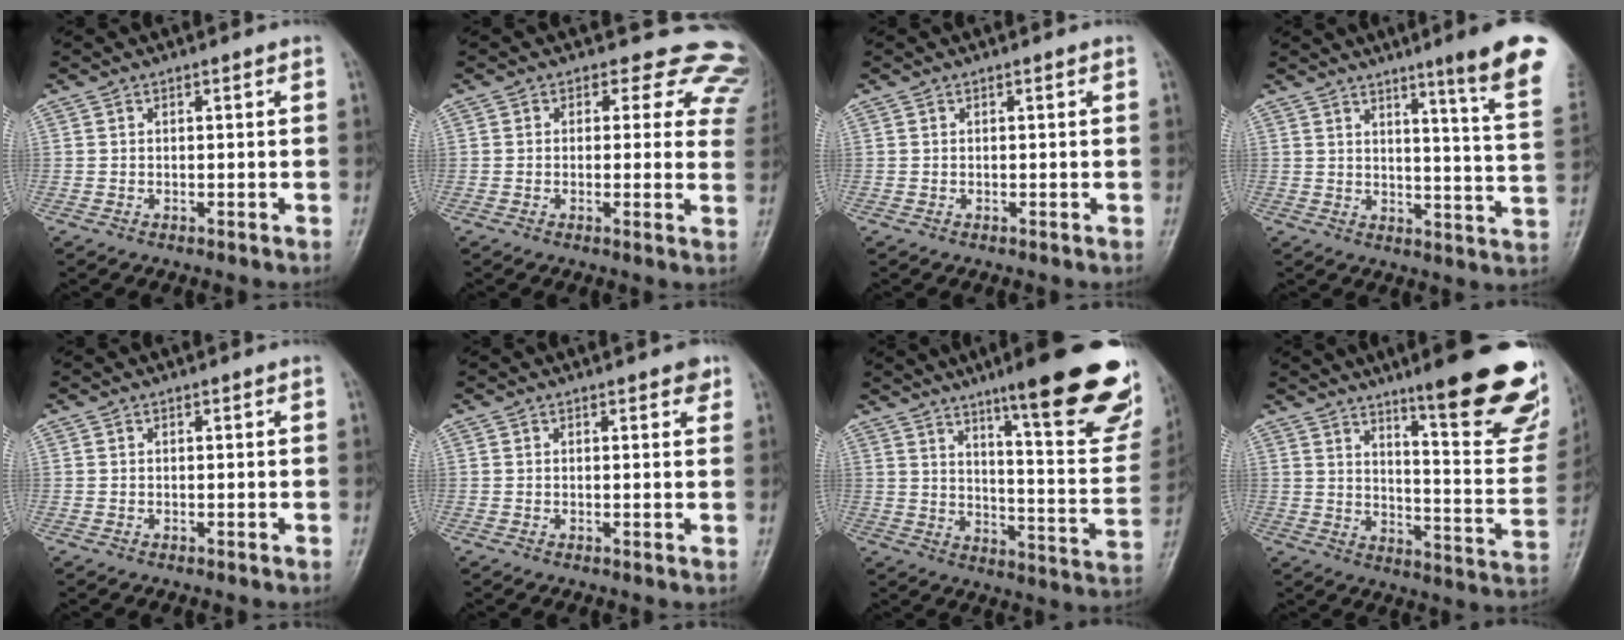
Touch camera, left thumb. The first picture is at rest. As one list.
[{"total": 11.3, "force": [8.7, 6.7, 2.9], "torque": [0.031, -0.027, 0.059]}, {"total": 0.0}, {"total": 15.0, "force": [9.4, 0.2, 11.8], "torque": [-0.139, -0.057, 0.110]}, {"total": 0.0}, {"total": 2.1, "force": [1.3, 0.8, 1.4], "torque": [-0.009, -0.004, 0.012]}, {"total": 26.7, "force": [17.0, 4.9, 20.0], "torque": [-0.237, -0.074, 0.233]}, {"total": 24.0, "force": [15.6, 4.5, 17.7], "torque": [-0.202, -0.091, 0.215]}]